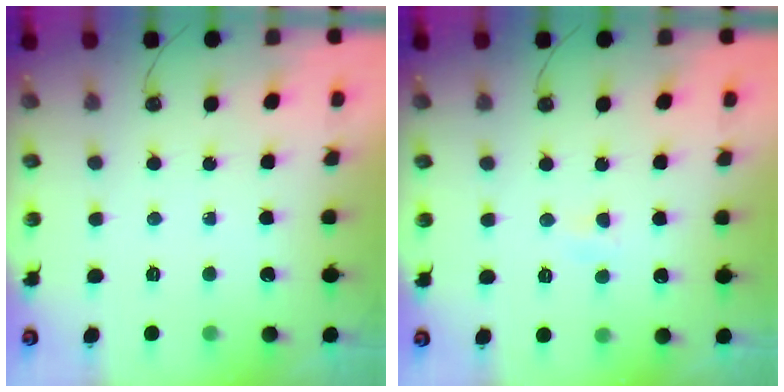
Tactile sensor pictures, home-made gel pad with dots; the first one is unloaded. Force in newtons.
{"total": 2.5, "press": 2.5, "slide": 0.4}